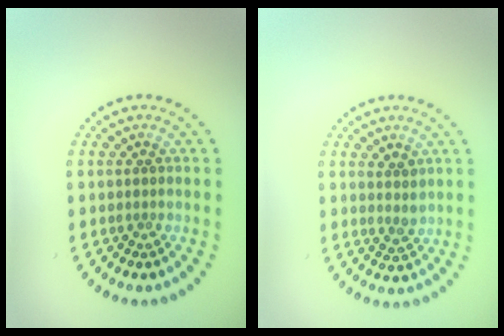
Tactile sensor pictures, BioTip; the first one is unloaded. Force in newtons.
{"total": 1.5, "press": 1.2, "slide": 0.9}